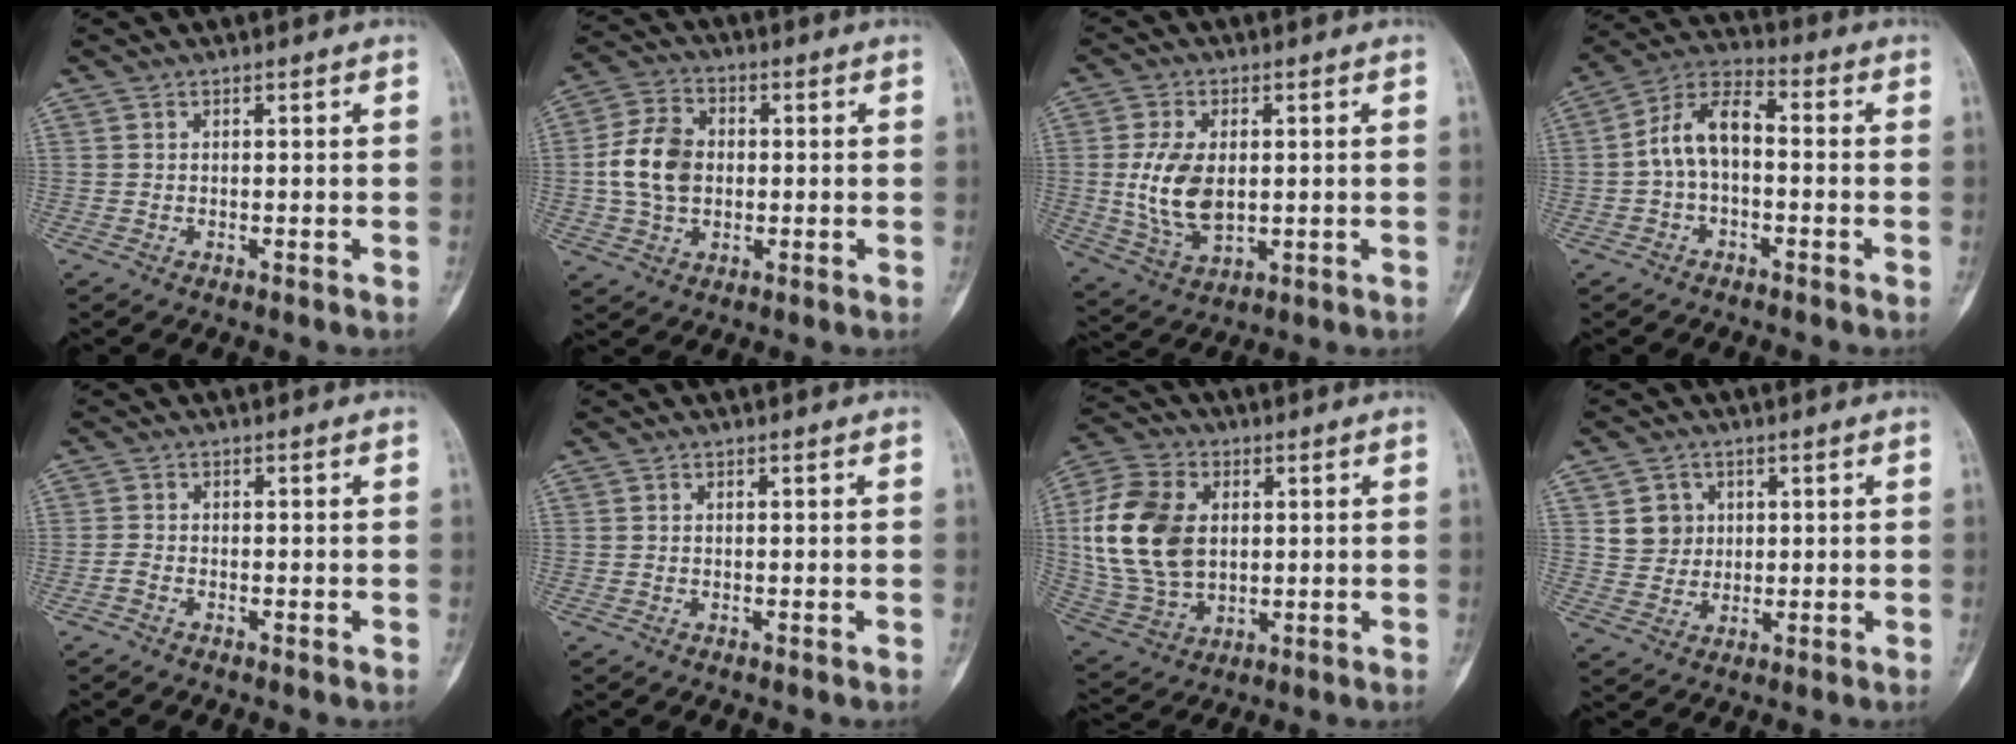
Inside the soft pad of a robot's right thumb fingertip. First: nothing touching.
{"total": 10.4, "force": [0.0, 7.6, 7.1], "torque": [-0.124, 0.014, -0.006]}
{"total": 10.8, "force": [0.4, 6.4, 8.7], "torque": [-0.170, -0.009, 0.019]}
{"total": 9.1, "force": [-0.8, 5.2, 7.4], "torque": [-0.135, 0.038, -0.028]}
{"total": 1.3, "force": [-0.9, 0.7, 0.7], "torque": [-0.021, 0.004, -0.021]}
{"total": 0.0}
{"total": 18.1, "force": [2.2, 12.5, 12.9], "torque": [-0.249, 0.001, 0.048]}
{"total": 6.5, "force": [1.6, 6.0, 1.9], "torque": [-0.003, -0.003, 0.031]}